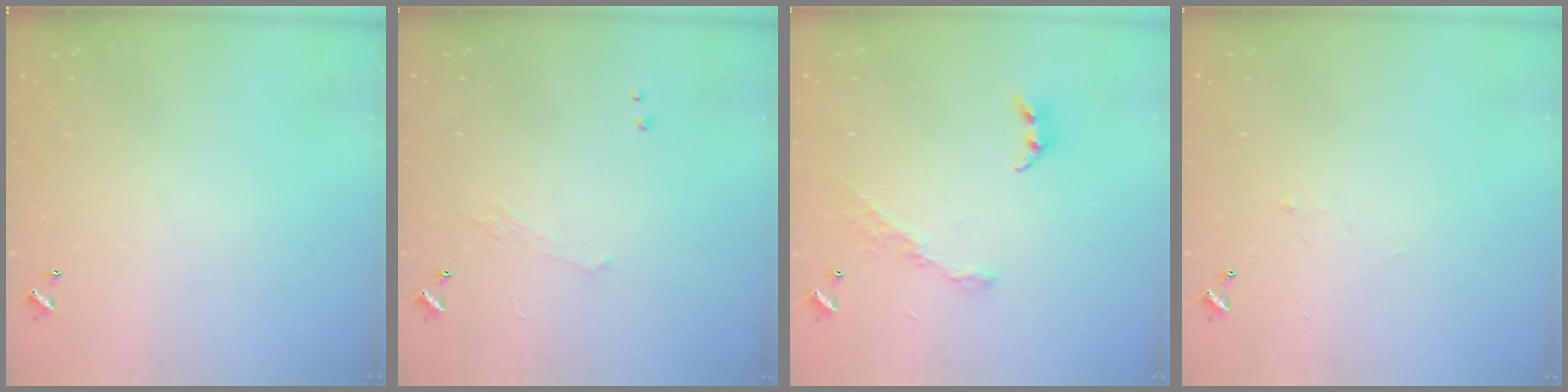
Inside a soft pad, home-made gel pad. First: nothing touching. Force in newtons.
{"total": 0.7, "press": 0.0, "slide": 0.7}
{"total": 8.2, "press": 8.2, "slide": 0.9}
{"total": 0.8, "press": 0.6, "slide": 0.6}